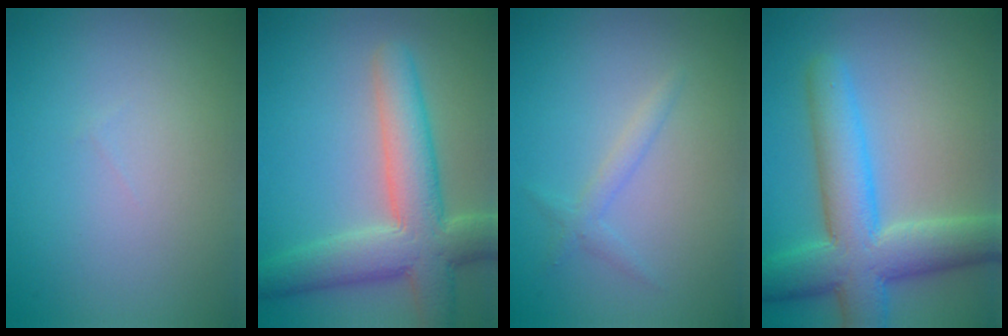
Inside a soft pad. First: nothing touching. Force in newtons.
{"total": 7.6, "press": 7.6, "slide": 0.6}
{"total": 1.3, "press": 1.3, "slide": 0.1}
{"total": 8.6, "press": 8.6, "slide": 0.4}